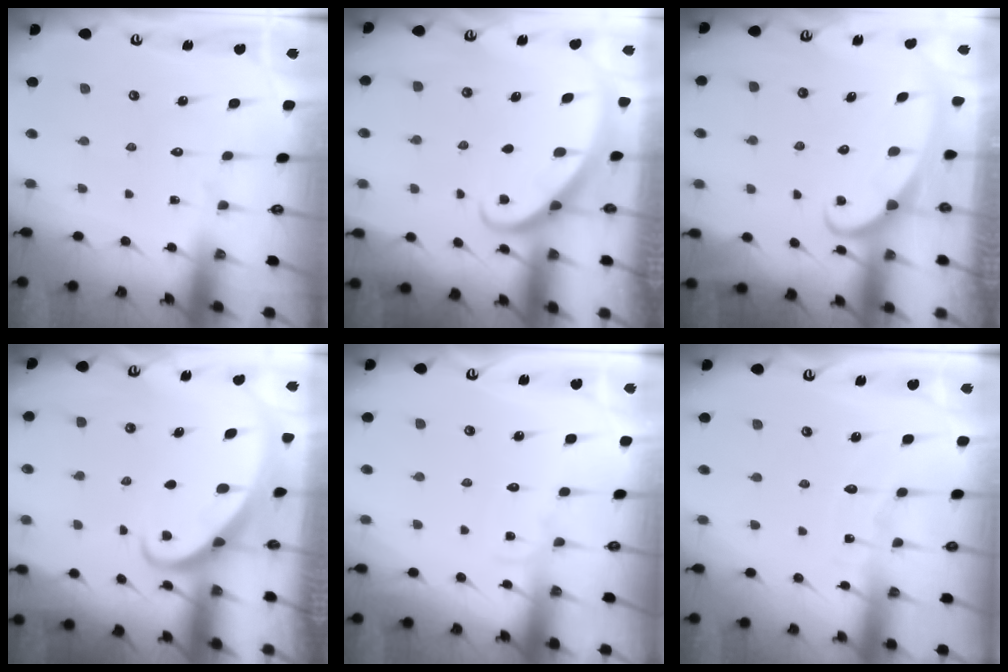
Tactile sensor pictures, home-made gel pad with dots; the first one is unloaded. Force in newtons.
{"total": 2.8, "press": 2.8, "slide": 0.2}
{"total": 2.4, "press": 2.4, "slide": 0.4}
{"total": 2.8, "press": 2.8, "slide": 0.4}
{"total": 4.1, "press": 4.1, "slide": 0.5}
{"total": 4.3, "press": 4.3, "slide": 0.5}